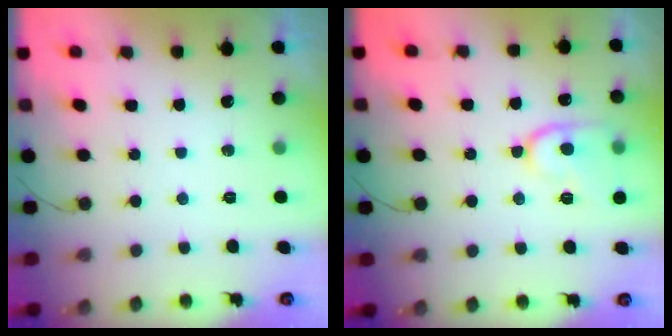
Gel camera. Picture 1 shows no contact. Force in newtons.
{"total": 12.4, "press": 12.4, "slide": 1.2}